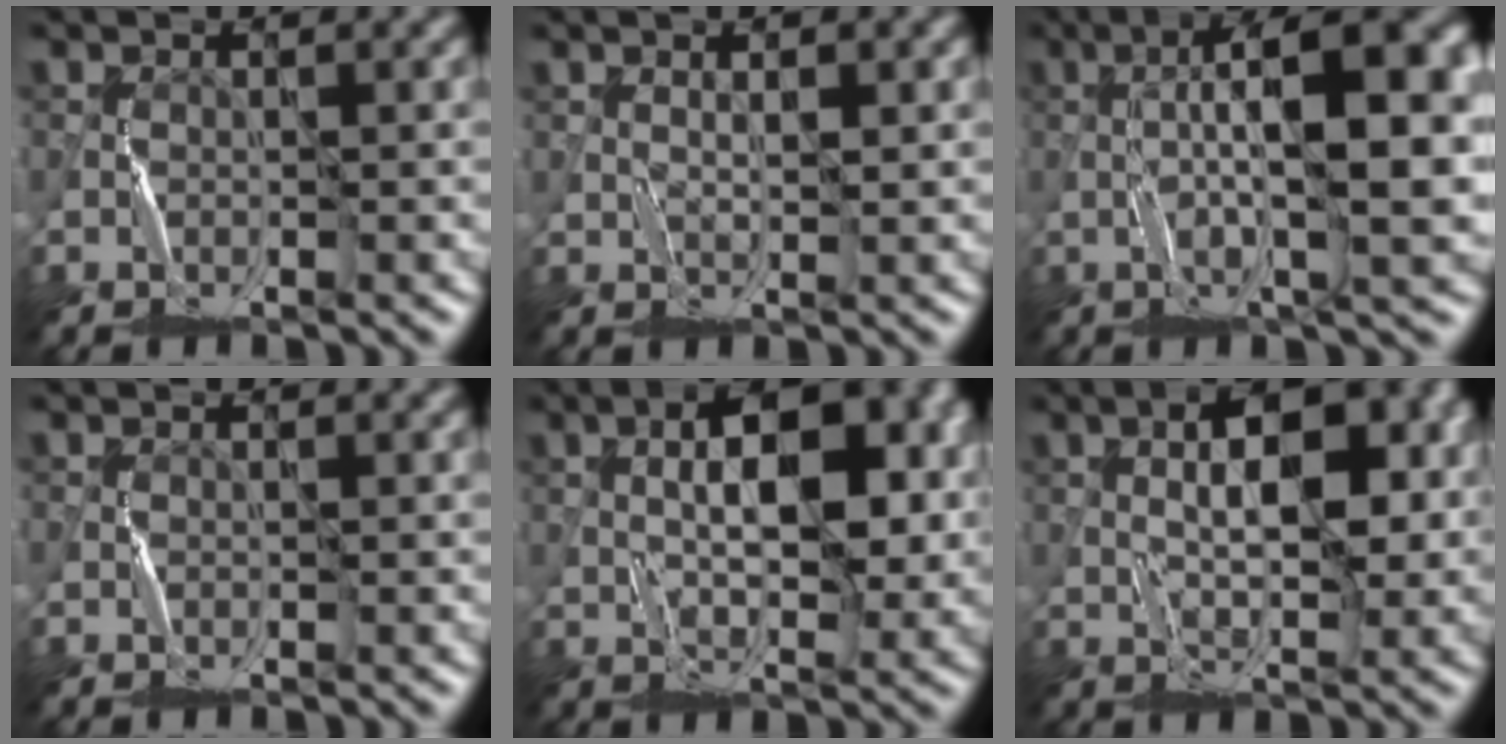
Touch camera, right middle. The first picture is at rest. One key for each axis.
{"total": 1.5, "fx": 0.9, "fy": 0.2, "fz": 1.1, "tx": -0.014, "ty": 0.001, "tz": 0.017}
{"total": 13.4, "fx": 0.1, "fy": 3.5, "fz": 12.9, "tx": -0.196, "ty": 0.024, "tz": 0.005}
{"total": 0.0}
{"total": 8.5, "fx": 1.6, "fy": 3.6, "fz": 7.5, "tx": -0.105, "ty": 0.013, "tz": 0.023}
{"total": 7.4, "fx": 1.6, "fy": 2.9, "fz": 6.7, "tx": -0.099, "ty": 0.011, "tz": 0.023}